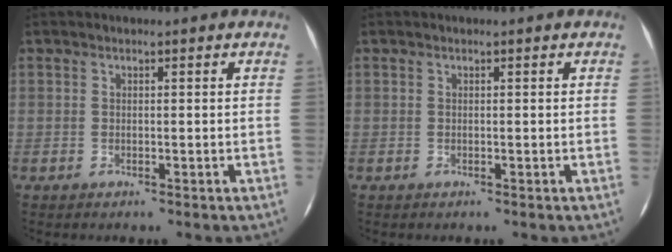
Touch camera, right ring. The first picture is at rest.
{"total": 0.0}